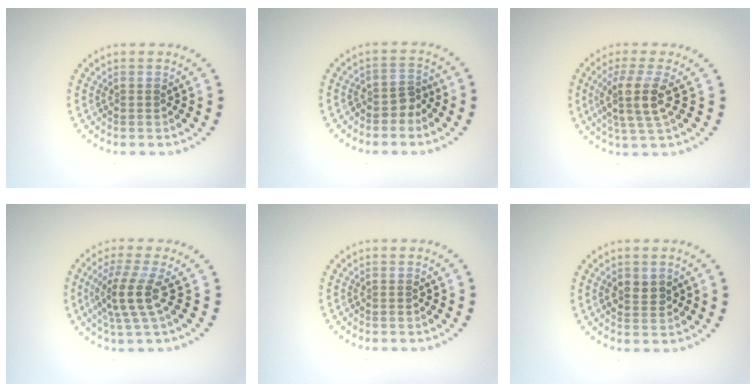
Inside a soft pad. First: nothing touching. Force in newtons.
{"total": 1.9, "press": 1.5, "slide": 1.3}
{"total": 3.7, "press": 3.0, "slide": 2.2}
{"total": 3.6, "press": 2.7, "slide": 2.4}
{"total": 0.0}
{"total": 2.0, "press": 2.0, "slide": 0.2}